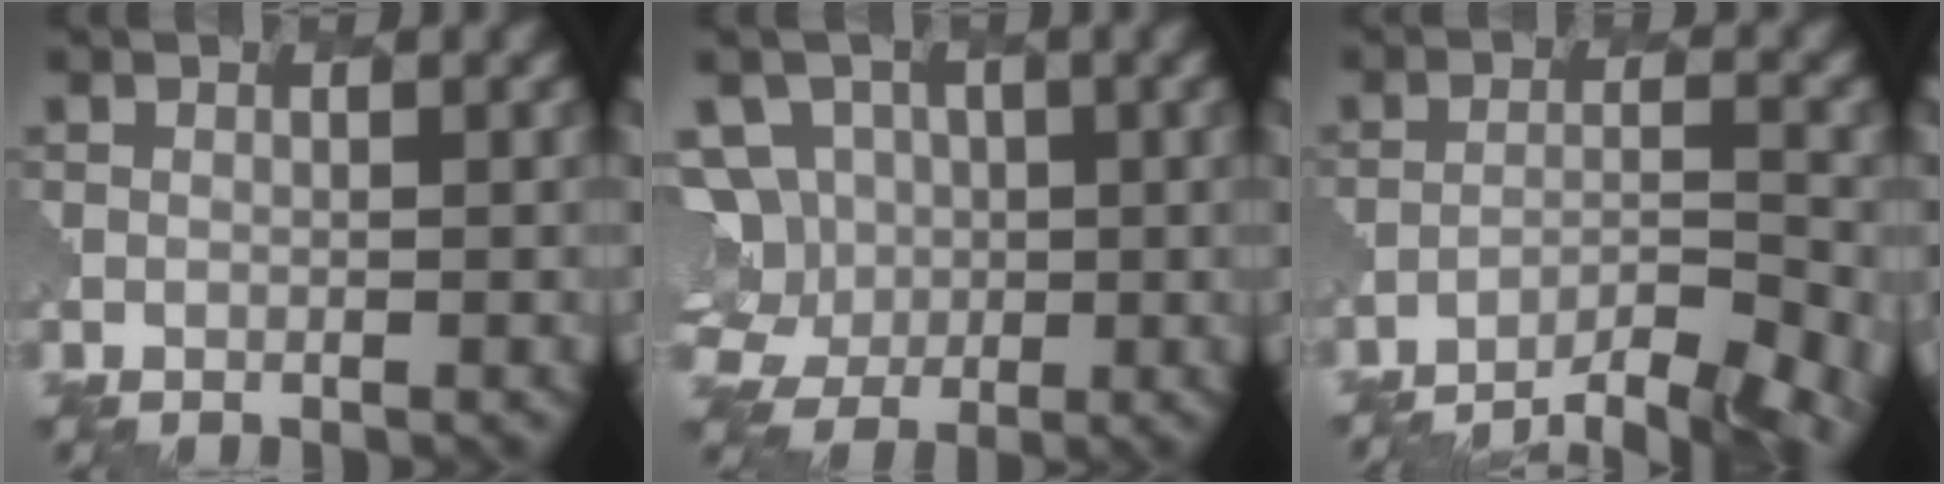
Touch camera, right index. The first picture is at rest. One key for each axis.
{"total": 7.5, "fx": 0.7, "fy": 6.9, "fz": 2.9, "tx": -0.076, "ty": 0.031, "tz": -0.021}
{"total": 8.5, "fx": -7.3, "fy": 2.5, "fz": 3.6, "tx": -0.050, "ty": -0.009, "tz": -0.093}